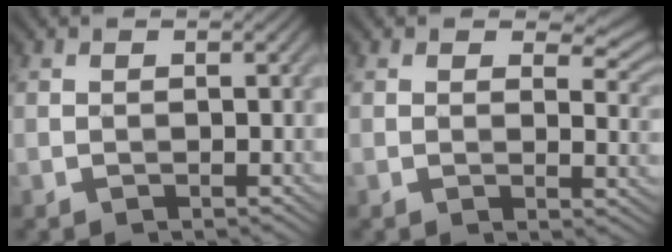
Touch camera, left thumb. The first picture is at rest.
{"total": 4.7, "force": [2.5, 2.3, 3.2], "torque": [-0.042, -0.004, 0.036]}